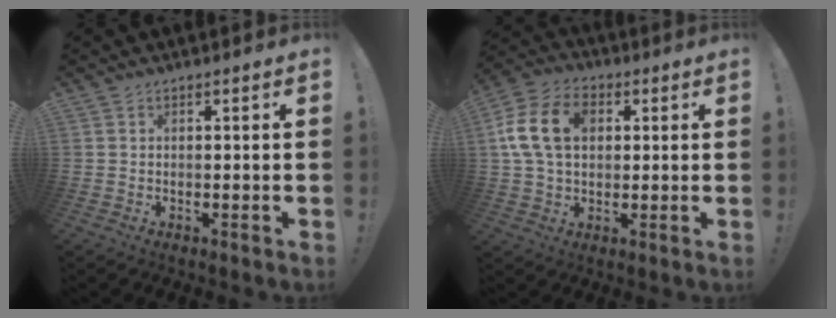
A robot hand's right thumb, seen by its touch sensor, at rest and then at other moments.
{"total": 15.1, "force": [3.1, 10.6, 10.2], "torque": [-0.197, 0.008, 0.058]}